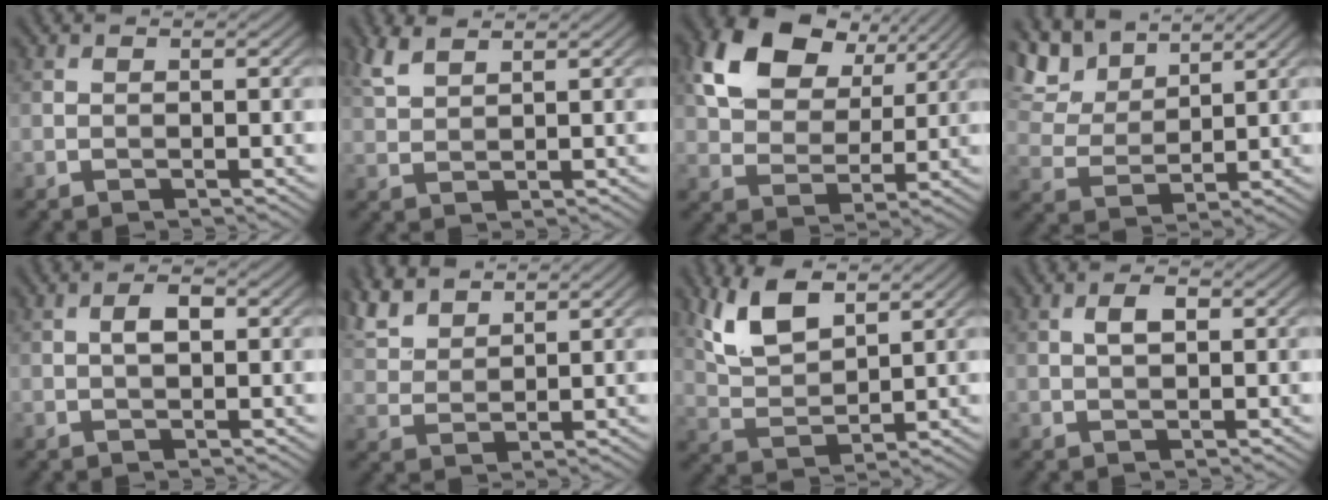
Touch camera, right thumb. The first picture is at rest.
{"total": 3.4, "force": [2.6, 1.0, 1.9], "torque": [-0.053, 0.006, 0.060]}
{"total": 12.5, "force": [6.1, 8.1, 7.3], "torque": [-0.156, 0.013, 0.108]}
{"total": 9.3, "force": [6.7, 4.1, 4.9], "torque": [-0.142, 0.011, 0.127]}
{"total": 2.3, "force": [0.3, 1.1, 2.0], "torque": [-0.034, 0.006, 0.002]}
{"total": 6.2, "force": [4.9, 2.4, 2.9], "torque": [-0.080, 0.014, 0.106]}
{"total": 7.9, "force": [4.8, 3.5, 5.3], "torque": [-0.122, 0.001, 0.100]}
{"total": 2.2, "force": [0.6, 1.1, 1.8], "torque": [-0.034, 0.004, 0.008]}